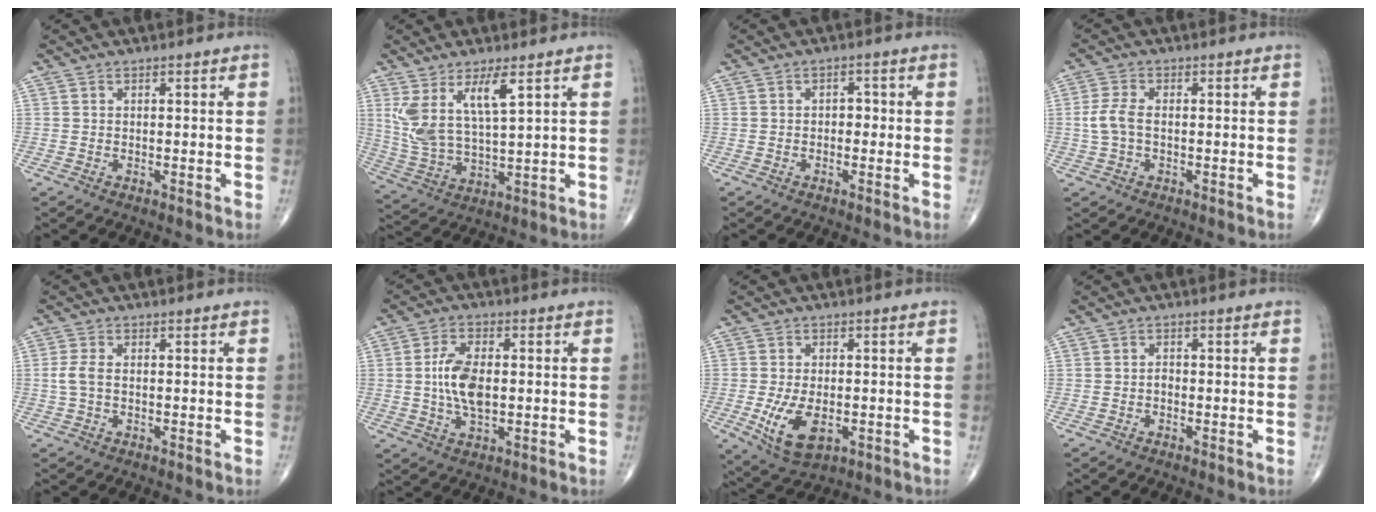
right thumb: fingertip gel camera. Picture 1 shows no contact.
{"total": 11.0, "force": [5.0, 3.3, 9.2], "torque": [-0.192, -0.029, 0.110]}
{"total": 2.0, "force": [-0.1, 1.5, 1.4], "torque": [-0.007, 0.006, -0.008]}
{"total": 4.3, "force": [-0.2, 2.3, 3.6], "torque": [-0.092, 0.008, -0.009]}
{"total": 2.9, "force": [-0.1, 1.5, 2.5], "torque": [-0.064, 0.004, -0.004]}
{"total": 8.6, "force": [0.1, 4.3, 7.5], "torque": [-0.147, 0.000, 0.003]}
{"total": 9.0, "force": [-2.2, 4.8, 7.2], "torque": [-0.135, -0.009, -0.026]}
{"total": 0.9, "force": [-0.4, 0.6, 0.6], "torque": [-0.006, 0.002, -0.010]}